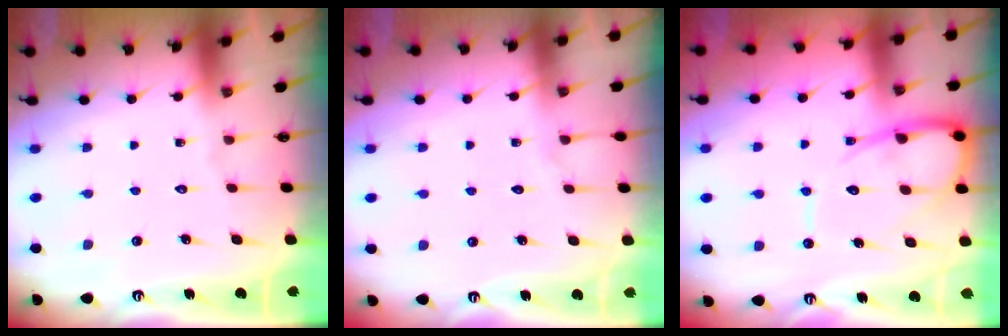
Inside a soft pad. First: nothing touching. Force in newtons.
{"total": 3.9, "press": 3.9, "slide": 0.5}
{"total": 11.6, "press": 11.5, "slide": 1.2}